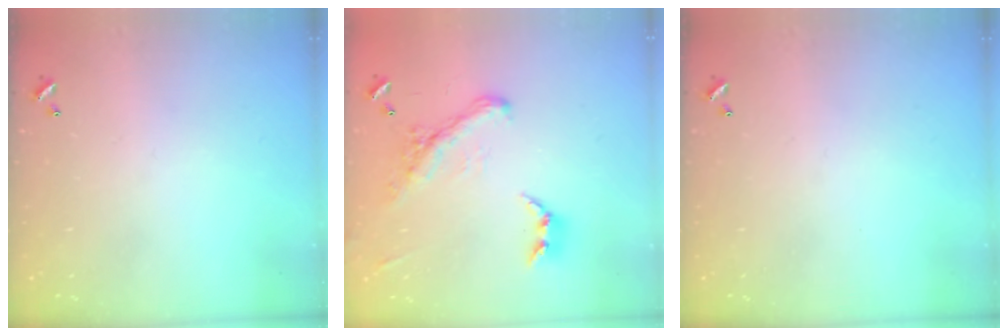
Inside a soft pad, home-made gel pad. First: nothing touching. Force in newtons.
{"total": 4.4, "press": 4.2, "slide": 1.3}
{"total": 0.0}